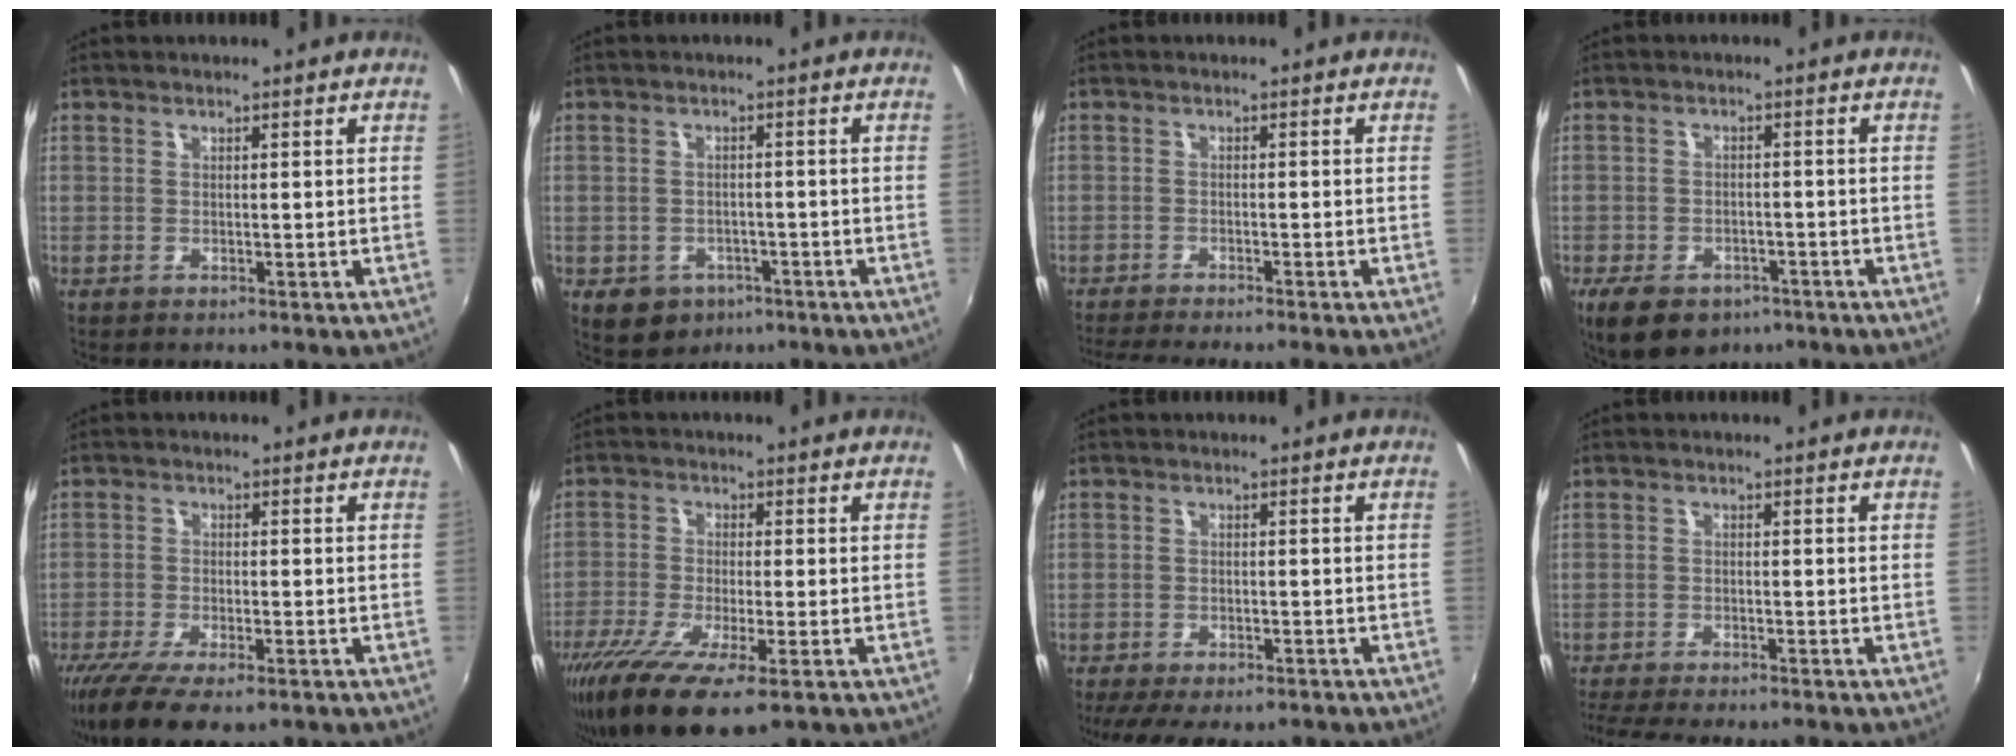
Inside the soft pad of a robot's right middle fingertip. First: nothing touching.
{"total": 7.0, "force": [-3.5, 5.4, 2.7], "torque": [-0.067, -0.009, -0.040]}
{"total": 6.3, "force": [-5.6, -1.1, 2.8], "torque": [-0.071, -0.016, -0.092]}
{"total": 10.0, "force": [-6.4, 5.7, 5.0], "torque": [-0.115, -0.018, -0.096]}
{"total": 12.0, "force": [-8.6, 3.5, 7.6], "torque": [-0.171, -0.046, -0.148]}
{"total": 12.9, "force": [-7.9, 2.8, 9.8], "torque": [-0.207, -0.050, -0.141]}
{"total": 9.5, "force": [-7.9, 2.6, 4.7], "torque": [-0.109, -0.025, -0.124]}
{"total": 9.2, "force": [-8.2, 0.3, 4.1], "torque": [-0.100, -0.022, -0.131]}